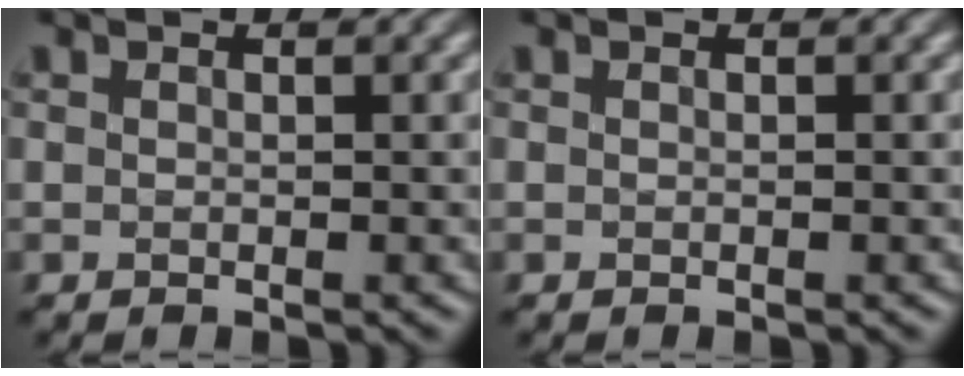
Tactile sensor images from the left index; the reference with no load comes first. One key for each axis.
{"total": 0.0}